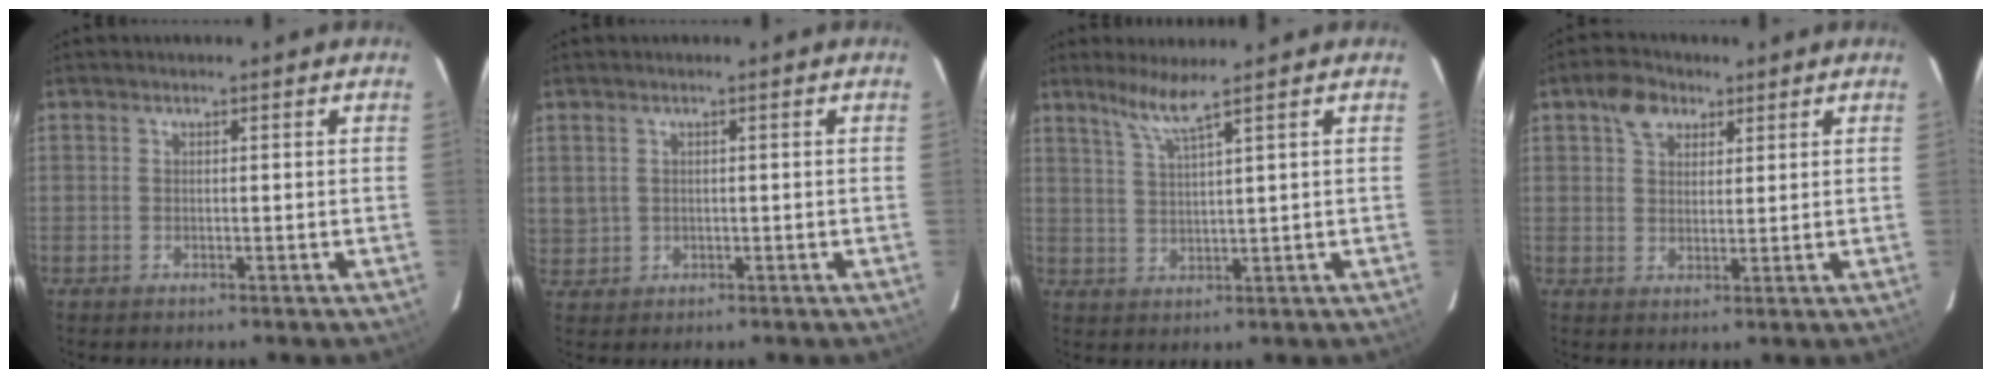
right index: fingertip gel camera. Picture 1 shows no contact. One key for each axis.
{"total": 3.3, "fx": 0.4, "fy": 3.1, "fz": 0.9, "tx": -0.019, "ty": 0.006, "tz": 0.016}
{"total": 4.5, "fx": 3.4, "fy": -1.1, "fz": 2.7, "tx": -0.053, "ty": -0.002, "tz": 0.071}
{"total": 5.4, "fx": 2.9, "fy": 3.8, "fz": 2.6, "tx": -0.040, "ty": 0.017, "tz": 0.051}